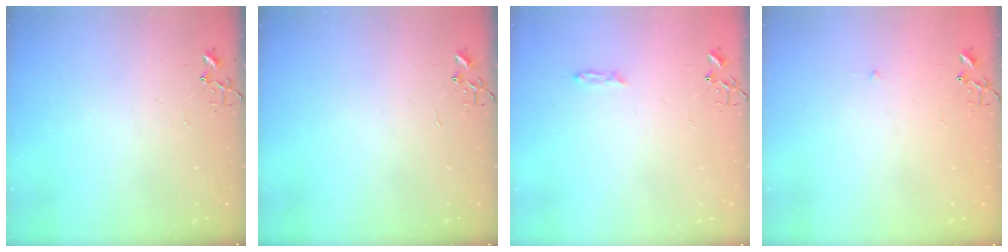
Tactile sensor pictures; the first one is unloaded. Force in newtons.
{"total": 0.0}
{"total": 3.7, "press": 3.6, "slide": 0.4}
{"total": 2.3, "press": 2.3, "slide": 0.3}